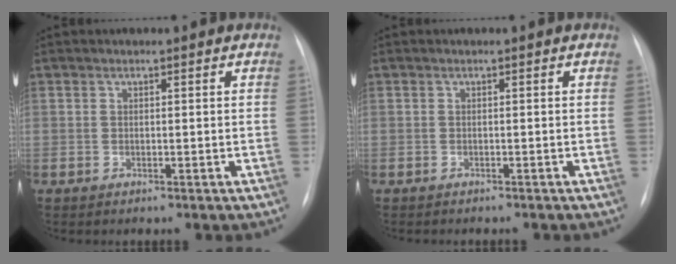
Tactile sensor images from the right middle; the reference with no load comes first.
{"total": 2.8, "force": [-2.4, 0.7, 1.1], "torque": [-0.017, -0.005, -0.025]}